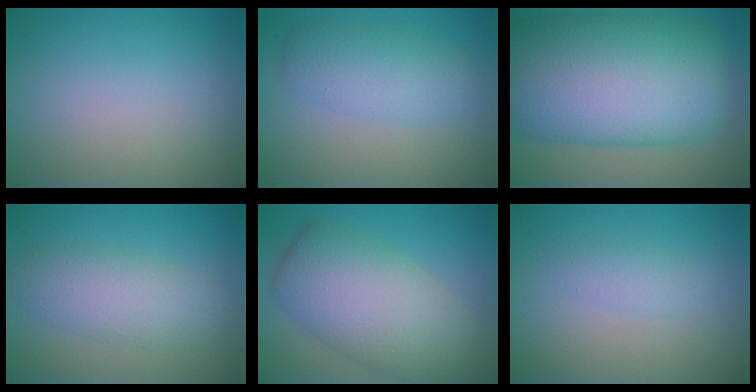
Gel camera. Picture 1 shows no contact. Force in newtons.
{"total": 4.0, "press": 4.0, "slide": 0.0}
{"total": 17.6, "press": 17.6, "slide": 0.1}
{"total": 4.1, "press": 4.1, "slide": 0.1}
{"total": 8.7, "press": 8.7, "slide": 0.5}
{"total": 1.4, "press": 1.4, "slide": 0.0}